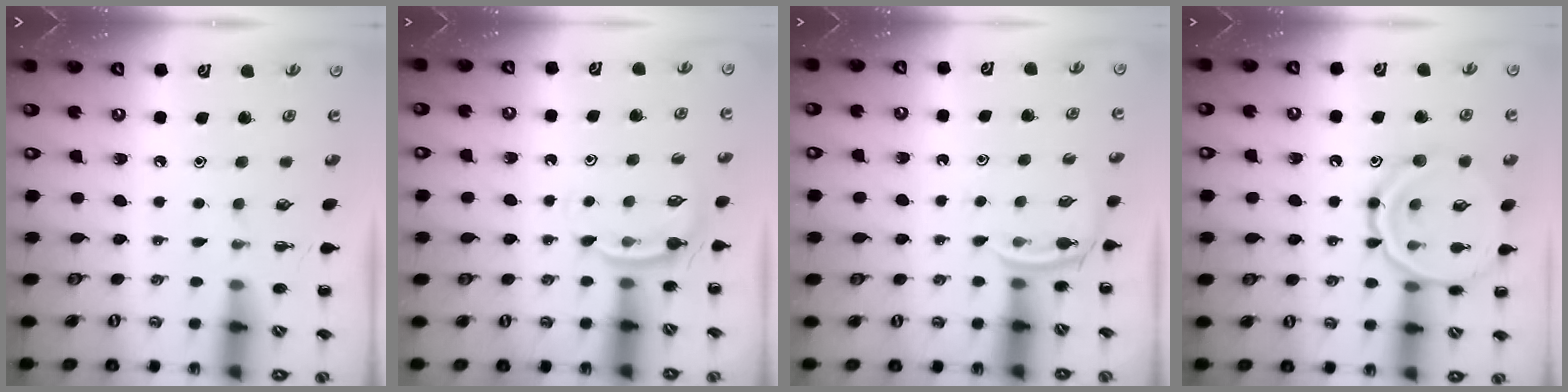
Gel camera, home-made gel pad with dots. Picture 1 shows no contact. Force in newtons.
{"total": 5.6, "press": 5.4, "slide": 1.4}
{"total": 3.9, "press": 3.6, "slide": 1.2}
{"total": 14.0, "press": 14.0, "slide": 0.6}